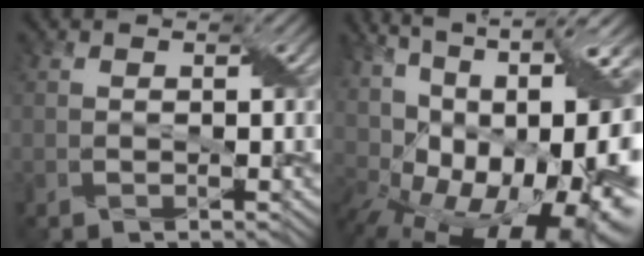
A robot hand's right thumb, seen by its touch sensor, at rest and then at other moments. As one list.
[{"total": 20.0, "force": [-0.4, 10.4, 17.1], "torque": [-0.244, 0.031, 0.020]}]